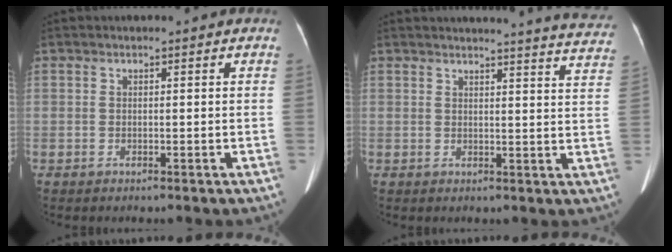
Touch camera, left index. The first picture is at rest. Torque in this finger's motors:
{"motor_torque": [0.84, -1.30, 0.08, 0.04]}